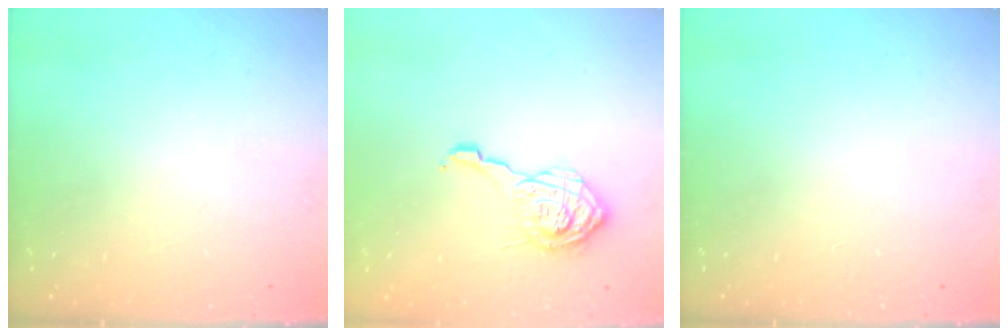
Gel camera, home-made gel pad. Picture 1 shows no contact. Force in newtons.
{"total": 10.7, "press": 10.7, "slide": 0.3}
{"total": 0.0}